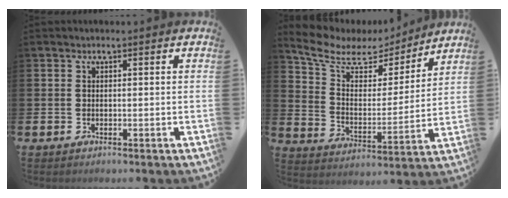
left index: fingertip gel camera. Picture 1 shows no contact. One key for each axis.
{"total": 8.2, "fx": 6.6, "fy": 4.0, "fz": 2.7, "tx": -0.091, "ty": -0.042, "tz": 0.113}